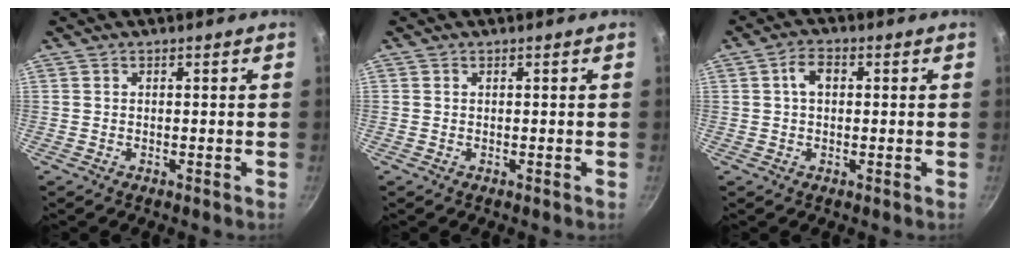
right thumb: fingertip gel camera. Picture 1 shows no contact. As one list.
[{"total": 0.0}, {"total": 4.0, "force": [0.8, 2.6, 2.9], "torque": [-0.042, 0.010, 0.008]}]